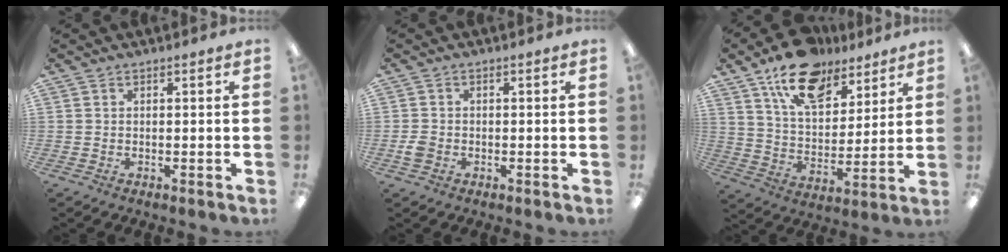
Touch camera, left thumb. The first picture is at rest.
{"total": 2.5, "force": [-0.7, 2.0, 1.4], "torque": [-0.022, 0.005, -0.012]}
{"total": 16.6, "force": [11.7, 8.5, 8.1], "torque": [-0.131, -0.059, 0.210]}